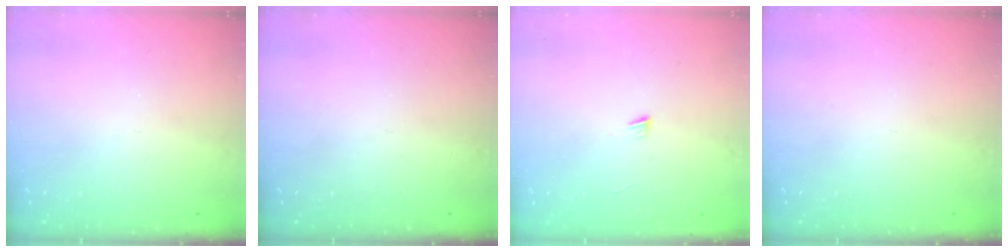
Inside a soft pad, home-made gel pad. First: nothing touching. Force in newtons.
{"total": 0.0}
{"total": 3.1, "press": 3.1, "slide": 0.4}
{"total": 0.0}